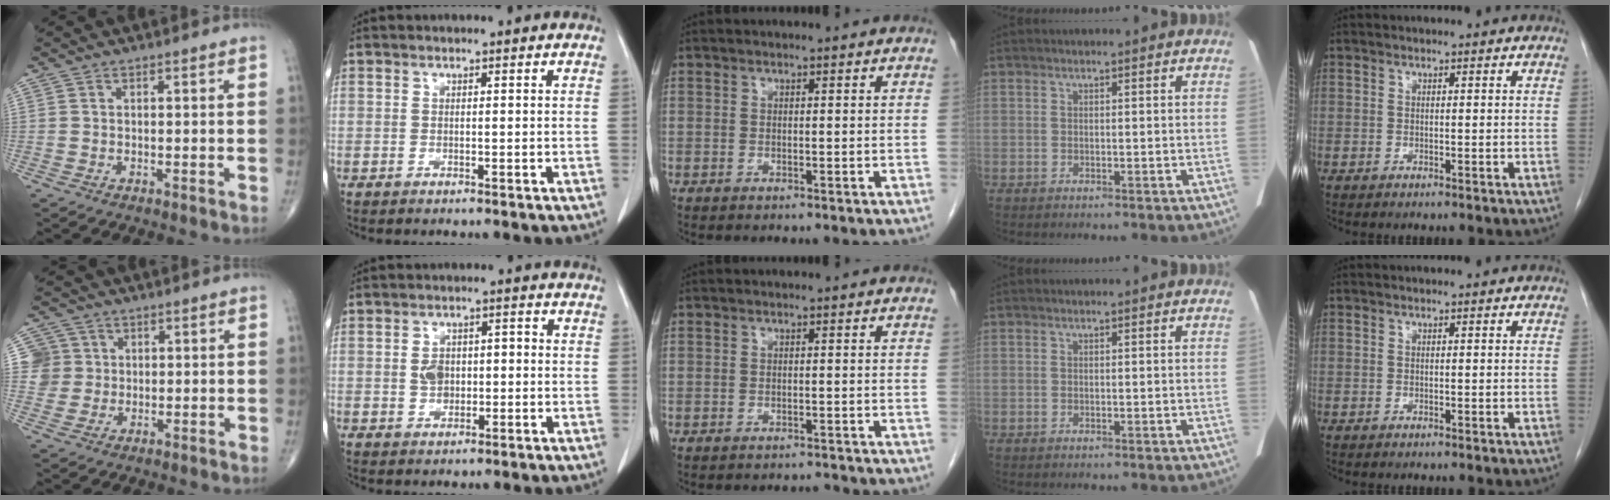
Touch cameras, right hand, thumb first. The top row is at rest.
{"thumb": {"total": 5.1, "force": [1.0, 5.0, 0.1], "torque": [0.031, 0.003, 0.015]}, "index": {"total": 3.9, "force": [-0.2, 2.9, 2.7], "torque": [-0.049, 0.017, 0.002]}, "middle": {"total": 3.0, "force": [-3.0, 0.2, 0.1], "torque": [0.005, -0.006, -0.039]}}